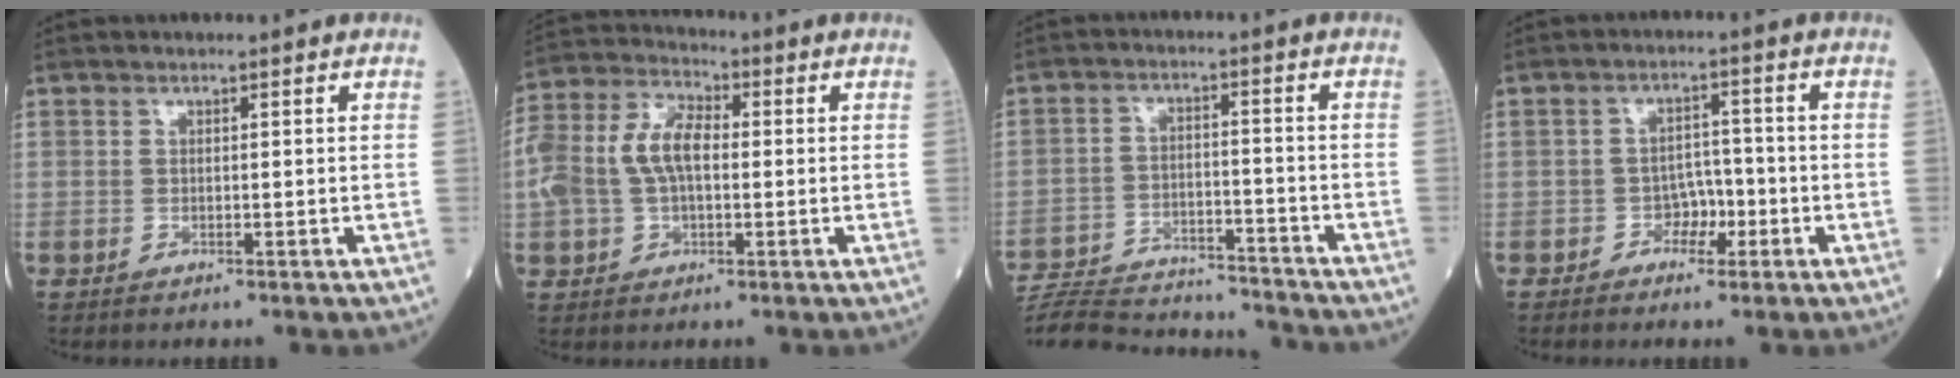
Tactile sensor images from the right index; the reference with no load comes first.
{"total": 10.1, "force": [0.2, 5.6, 8.4], "torque": [-0.194, 0.030, 0.004]}
{"total": 18.1, "force": [-17.3, 2.7, 4.7], "torque": [-0.106, -0.003, -0.259]}
{"total": 3.6, "force": [-1.6, 2.3, 2.2], "torque": [-0.025, 0.007, -0.030]}